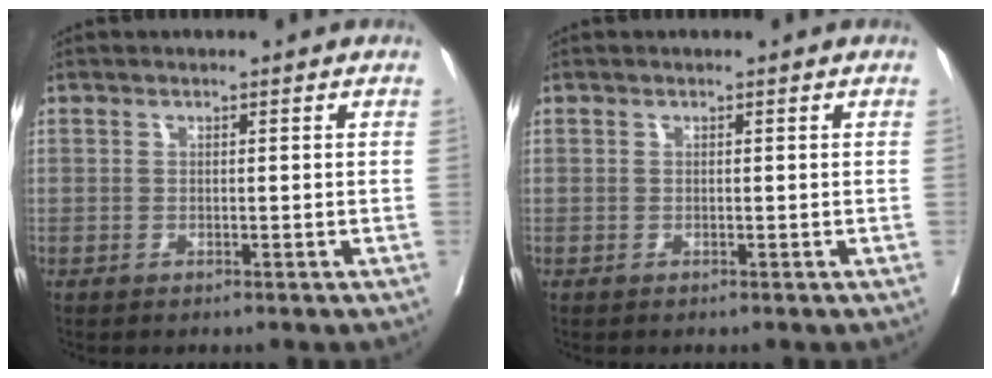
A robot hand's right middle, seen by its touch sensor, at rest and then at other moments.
{"total": 0.0}